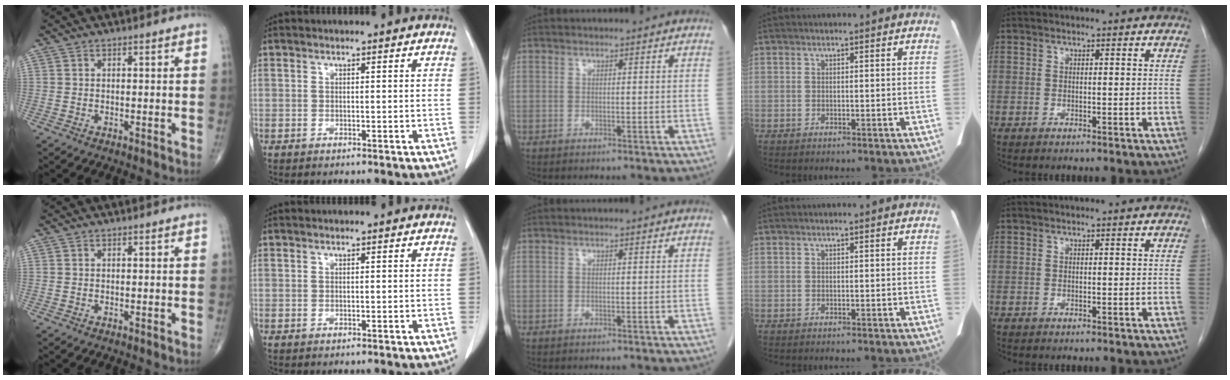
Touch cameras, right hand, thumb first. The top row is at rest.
{}